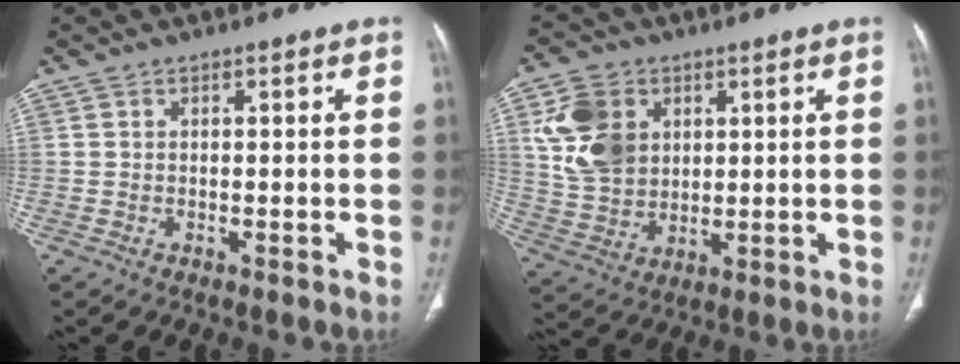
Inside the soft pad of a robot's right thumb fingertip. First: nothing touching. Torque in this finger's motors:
{"motor_torque": [0.59, 2.17, 0.74, 0.92, 0.10]}